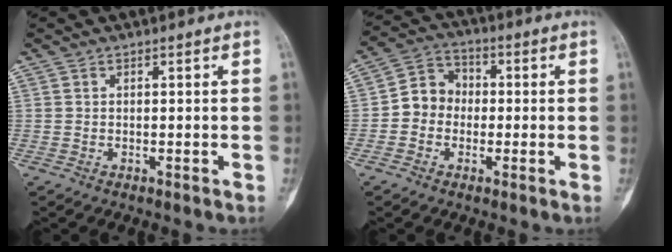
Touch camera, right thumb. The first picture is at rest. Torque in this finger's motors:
{"motor_torque": [0.64, 0.60, 0.23, -0.21, 0.03]}